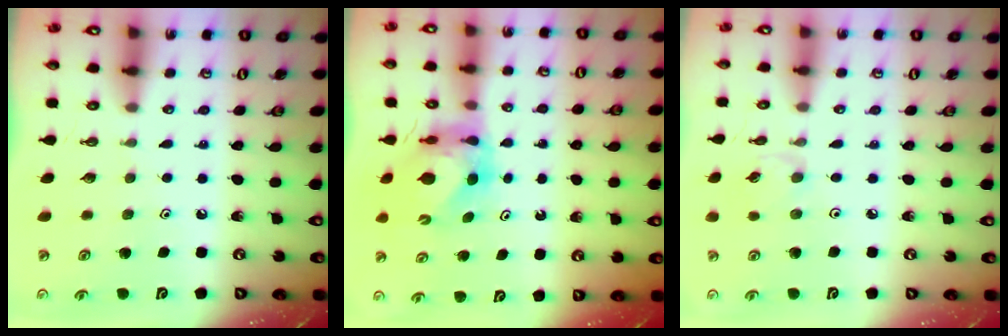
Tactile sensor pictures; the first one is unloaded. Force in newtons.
{"total": 7.0, "press": 7.0, "slide": 0.9}
{"total": 2.5, "press": 2.5, "slide": 0.5}